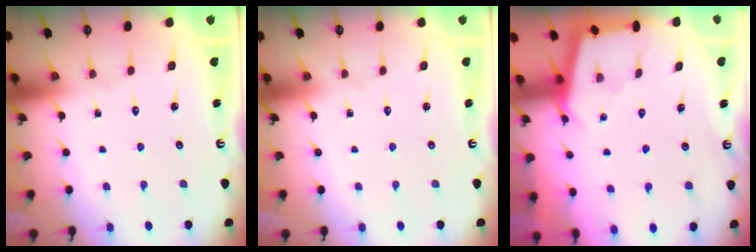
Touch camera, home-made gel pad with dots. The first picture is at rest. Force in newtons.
{"total": 0.0}
{"total": 2.8, "press": 2.8, "slide": 0.3}